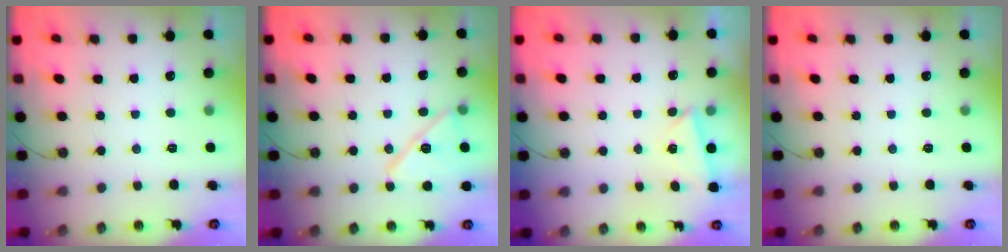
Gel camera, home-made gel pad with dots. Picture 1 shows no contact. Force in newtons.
{"total": 13.2, "press": 13.2, "slide": 0.8}
{"total": 2.6, "press": 2.6, "slide": 0.3}
{"total": 0.0}